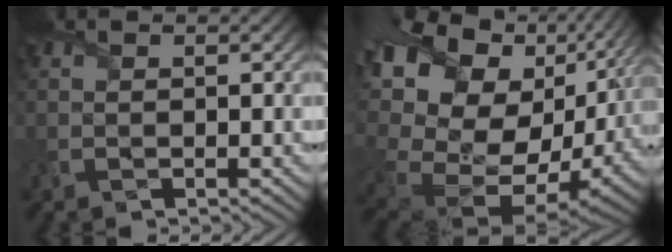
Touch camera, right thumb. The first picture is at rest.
{"total": 20.3, "force": [-0.1, 13.2, 15.4], "torque": [-0.305, -0.041, 0.036]}